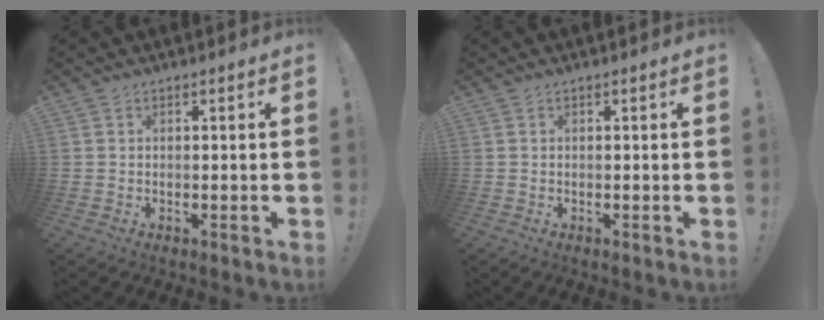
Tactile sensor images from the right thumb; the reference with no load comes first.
{"total": 0.0}